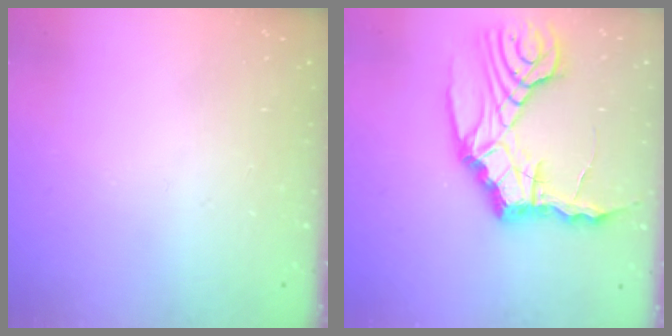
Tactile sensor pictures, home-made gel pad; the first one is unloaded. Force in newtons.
{"total": 14.3, "press": 14.1, "slide": 2.3}